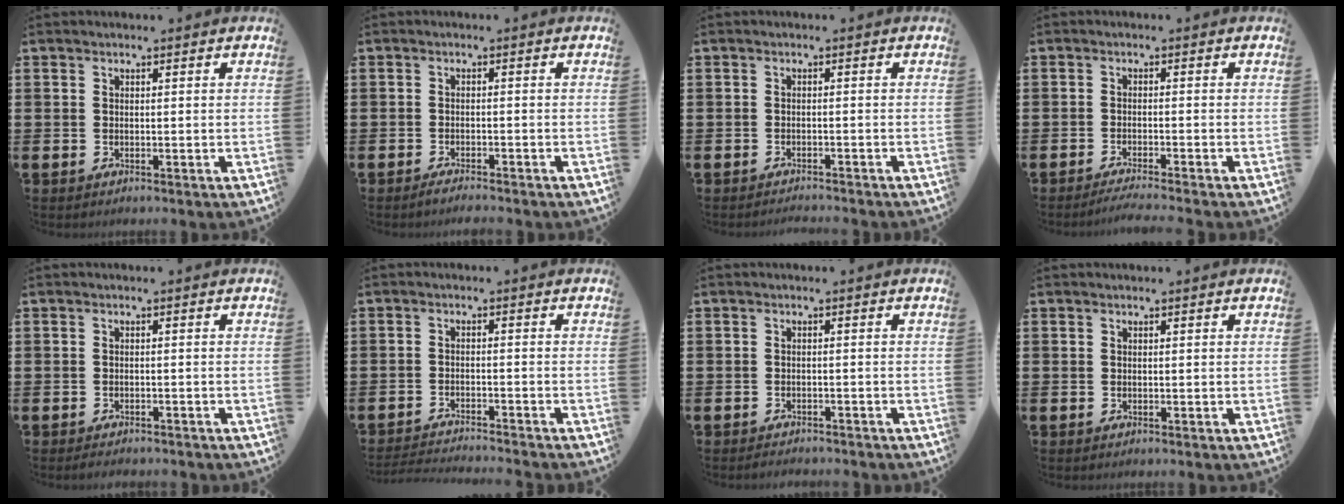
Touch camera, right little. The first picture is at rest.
{"total": 1.4, "force": [-1.3, 0.0, 0.6], "torque": [-0.011, 0.000, -0.025]}
{"total": 1.0, "force": [-0.9, -0.2, 0.0], "torque": [0.000, 0.000, -0.020]}
{"total": 1.6, "force": [-1.4, -0.2, 0.8], "torque": [-0.011, 0.002, -0.026]}
{"total": 1.0, "force": [-0.9, 0.1, 0.2], "torque": [-0.007, -0.001, -0.019]}
{"total": 2.2, "force": [-2.1, -0.3, 0.3], "torque": [-0.003, 0.002, -0.045]}
{"total": 1.1, "force": [-1.1, 0.0, 0.0], "torque": [-0.003, 0.001, -0.023]}
{"total": 0.0}